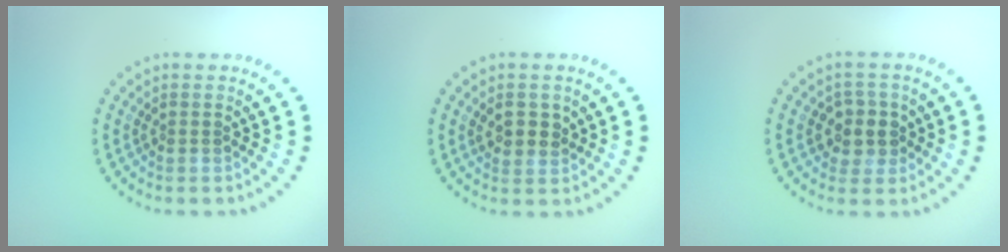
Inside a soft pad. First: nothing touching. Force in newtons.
{"total": 2.0, "press": 1.9, "slide": 0.6}
{"total": 2.6, "press": 2.5, "slide": 0.9}